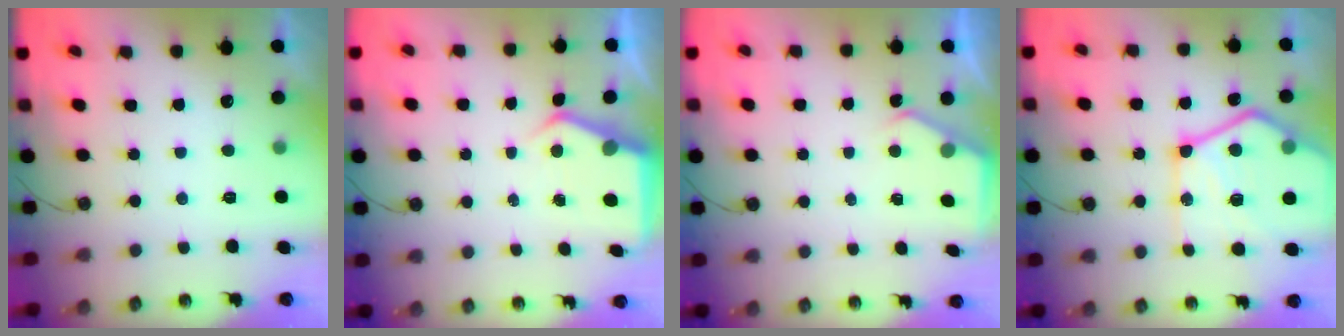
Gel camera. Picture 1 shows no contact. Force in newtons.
{"total": 4.6, "press": 4.6, "slide": 0.7}
{"total": 2.4, "press": 2.4, "slide": 0.3}
{"total": 25.2, "press": 25.1, "slide": 2.7}